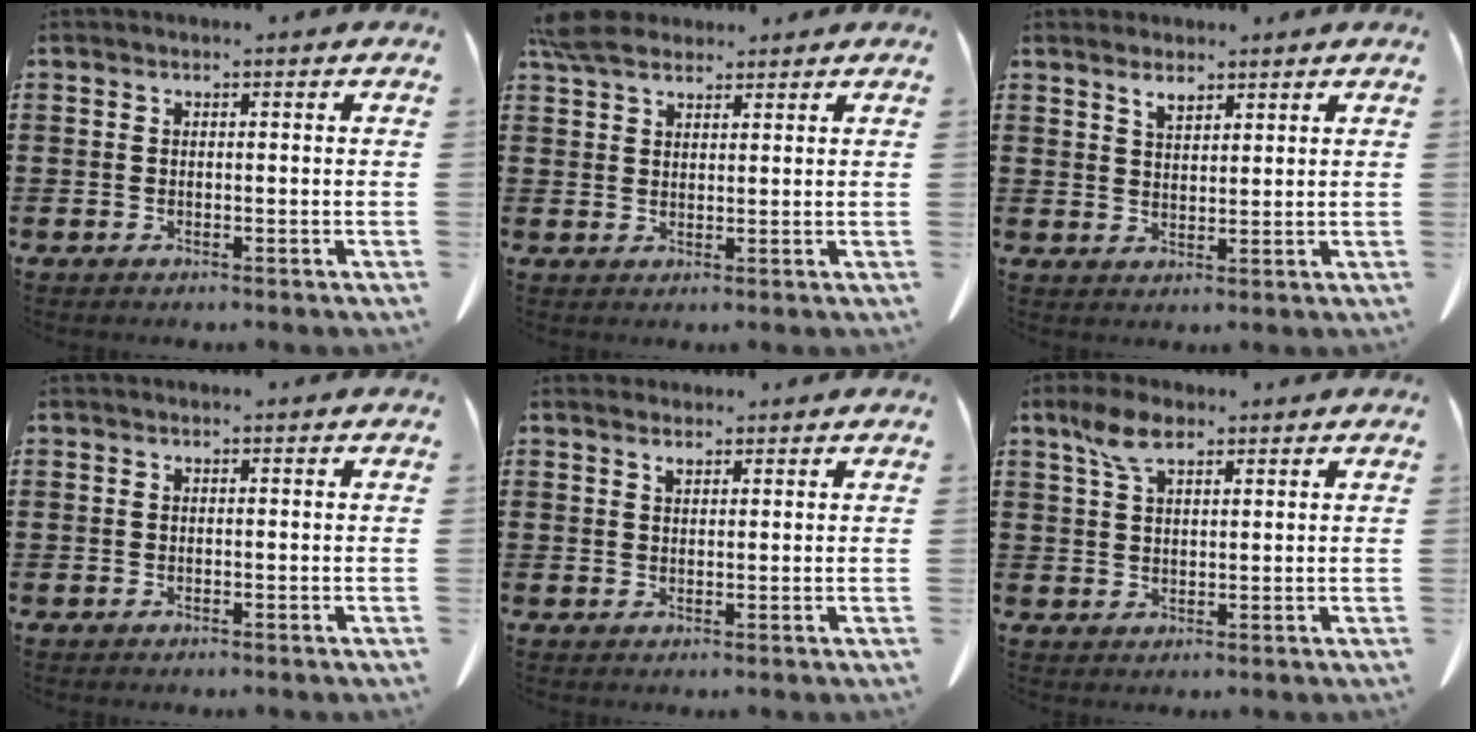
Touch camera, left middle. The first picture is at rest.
{"total": 5.0, "force": [4.1, 2.1, 1.9], "torque": [-0.050, 0.000, 0.080]}
{"total": 2.6, "force": [2.1, 1.0, 1.2], "torque": [-0.027, 0.003, 0.038]}
{"total": 0.0}
{"total": 1.5, "force": [1.3, 0.6, 0.5], "torque": [-0.013, 0.002, 0.024]}
{"total": 5.4, "force": [3.1, 2.4, 3.7], "torque": [-0.082, 0.009, 0.056]}